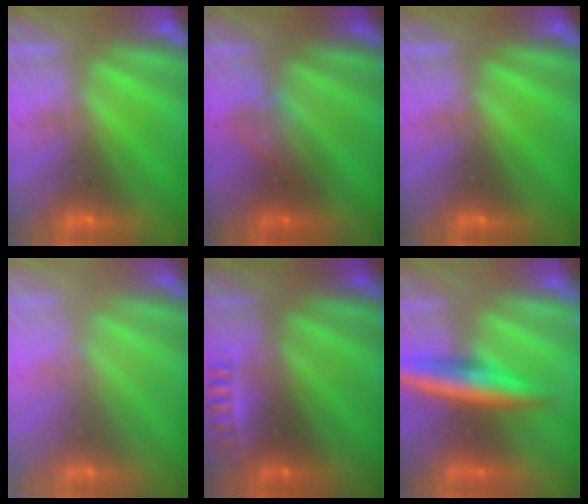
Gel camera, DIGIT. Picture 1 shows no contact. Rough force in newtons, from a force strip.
{"total": 2.3}
{"total": 0.0}
{"total": 2.4}
{"total": 2.3}
{"total": 7.3}